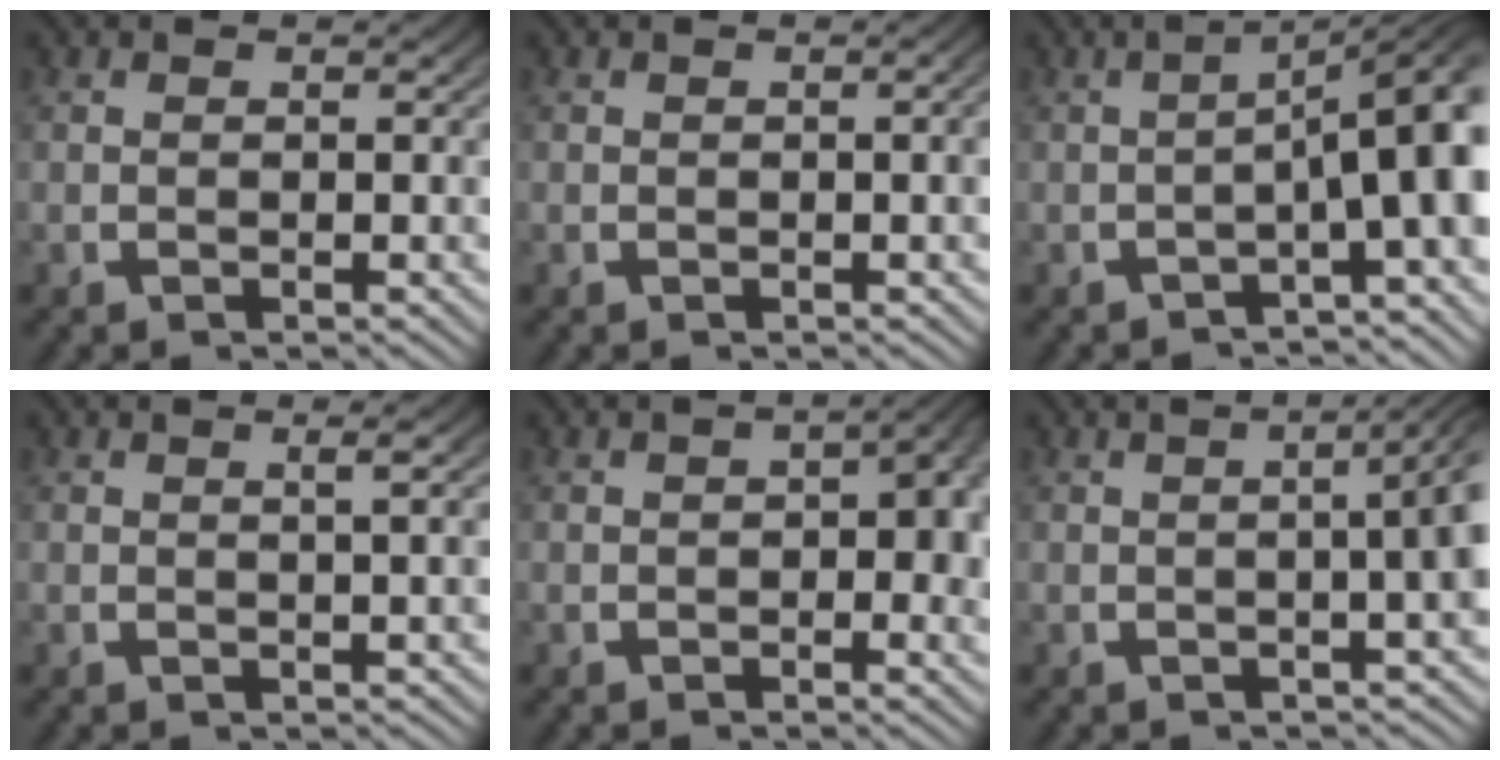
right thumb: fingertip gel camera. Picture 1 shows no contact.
{"total": 0.8, "force": [-0.2, 0.1, 0.8], "torque": [-0.010, 0.002, -0.001]}
{"total": 8.0, "force": [-1.4, 3.0, 7.3], "torque": [-0.101, -0.006, -0.014]}
{"total": 1.3, "force": [0.5, -0.1, 1.2], "torque": [-0.017, 0.003, 0.009]}
{"total": 4.6, "force": [-0.1, 2.4, 3.9], "torque": [-0.051, -0.008, 0.001]}
{"total": 5.2, "force": [1.0, 1.8, 4.8], "torque": [-0.050, 0.019, 0.005]}